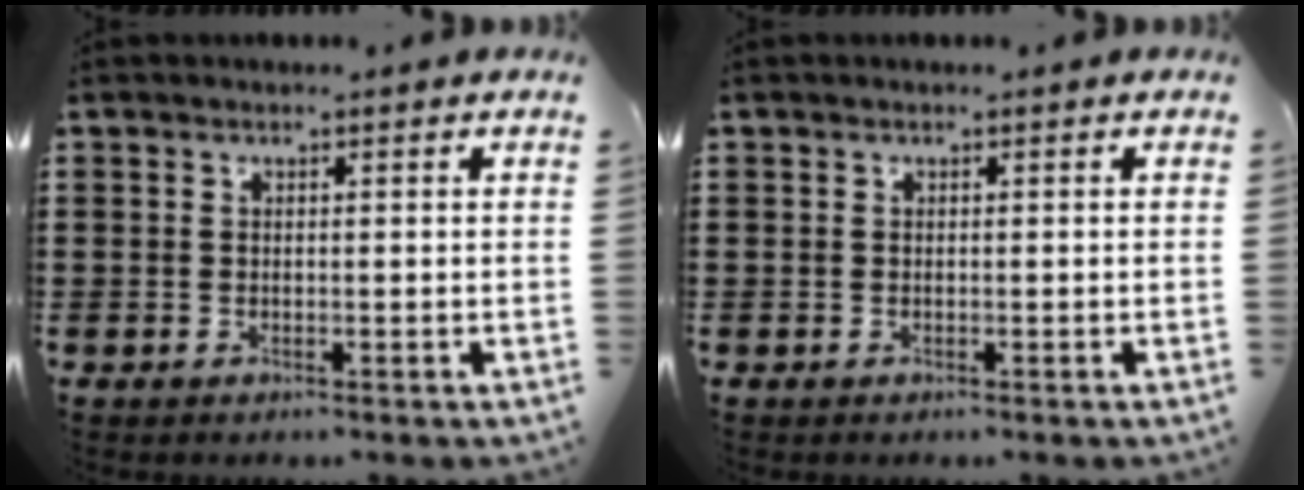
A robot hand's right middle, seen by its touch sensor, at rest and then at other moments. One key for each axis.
{"total": 0.0}